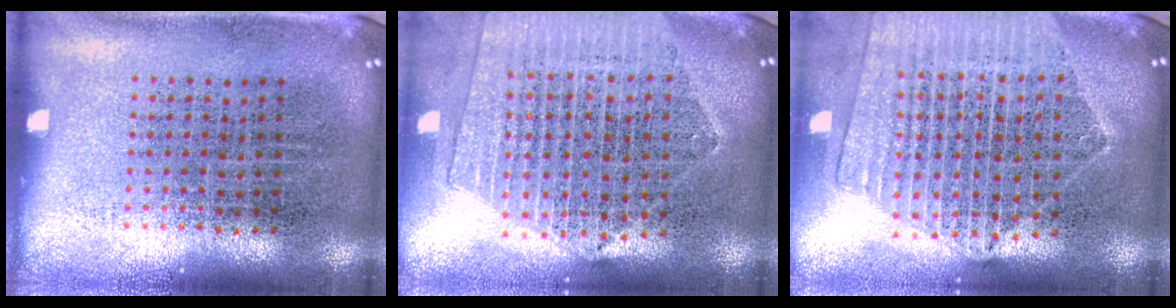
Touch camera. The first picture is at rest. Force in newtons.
{"total": 2.0, "press": 1.9, "slide": 0.9}
{"total": 2.1, "press": 1.9, "slide": 0.9}